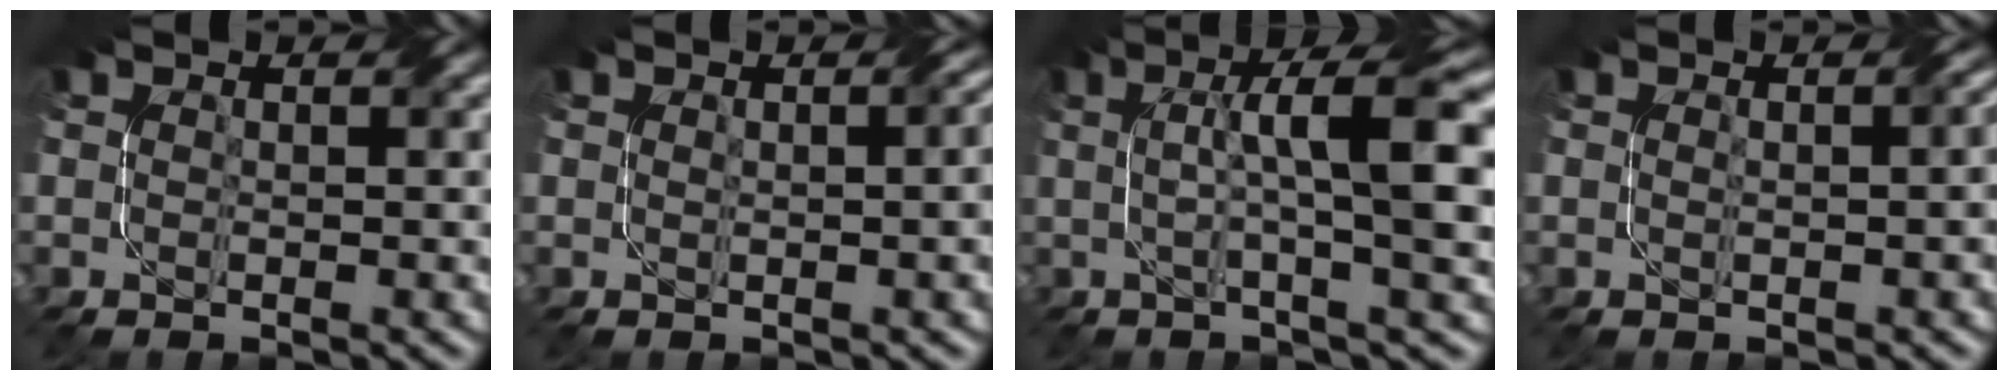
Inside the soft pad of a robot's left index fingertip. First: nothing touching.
{"total": 3.6, "force": [0.4, 1.5, 3.3], "torque": [-0.026, 0.012, 0.007]}
{"total": 8.8, "force": [1.6, 1.6, 8.5], "torque": [-0.115, 0.017, 0.022]}
{"total": 3.3, "force": [0.4, 1.5, 2.9], "torque": [-0.017, 0.018, -0.001]}